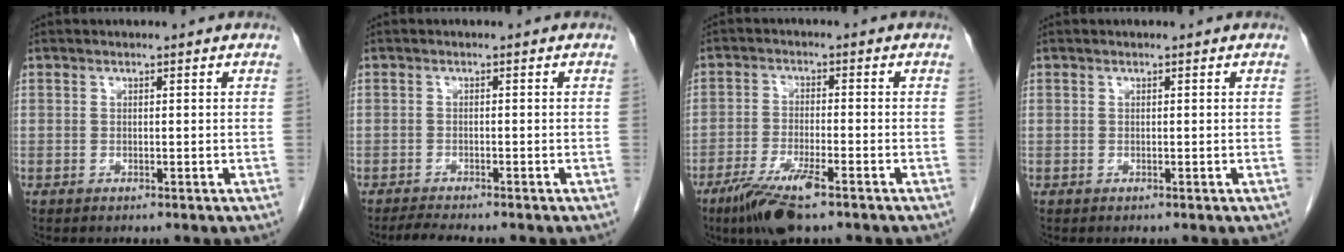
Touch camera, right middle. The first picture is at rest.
{"total": 3.0, "force": [-2.7, -0.2, 1.3], "torque": [-0.031, -0.013, -0.045]}
{"total": 8.0, "force": [-5.3, 0.8, 5.9], "torque": [-0.116, -0.019, -0.094]}
{"total": 0.0}